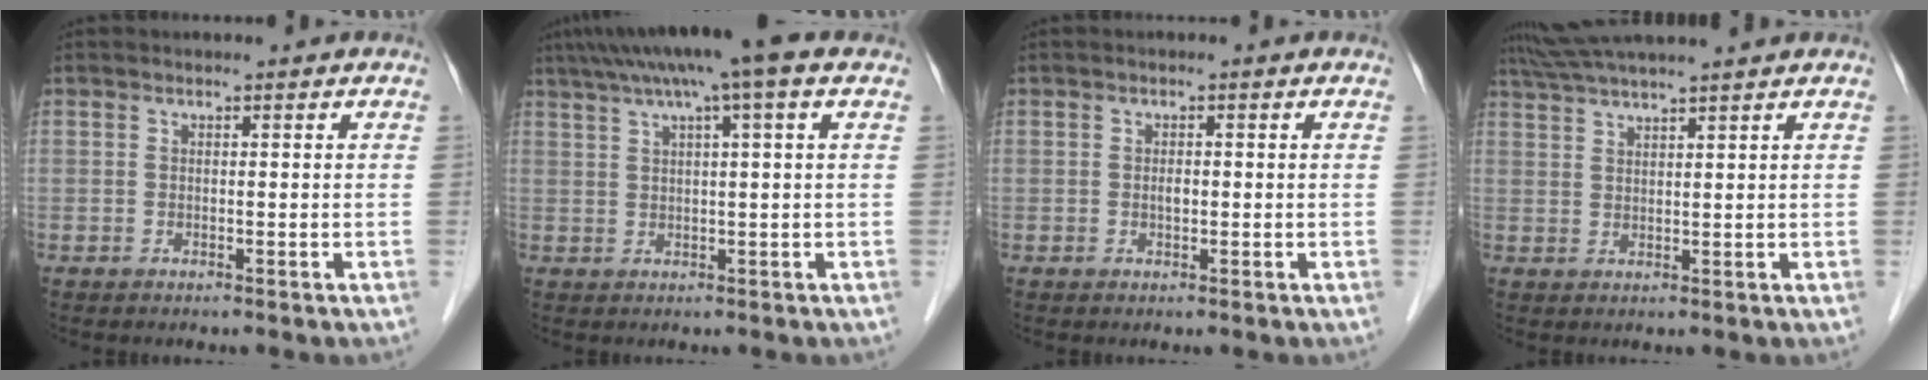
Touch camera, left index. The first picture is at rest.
{"total": 9.5, "force": [5.8, 0.2, 7.5], "torque": [-0.121, 0.038, 0.086]}
{"total": 1.0, "force": [-0.1, 0.5, 0.8], "torque": [-0.016, 0.001, -0.001]}
{"total": 9.5, "force": [8.3, -0.8, 4.4], "torque": [-0.079, 0.037, 0.128]}